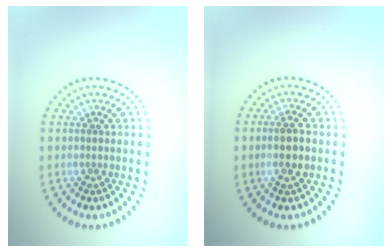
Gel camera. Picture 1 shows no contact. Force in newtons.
{"total": 2.0, "press": 1.9, "slide": 0.6}